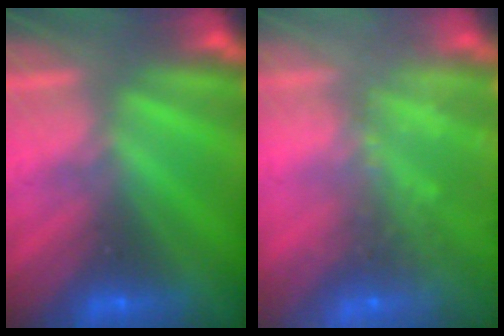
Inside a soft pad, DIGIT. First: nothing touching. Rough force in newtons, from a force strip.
{"total": 9.6}